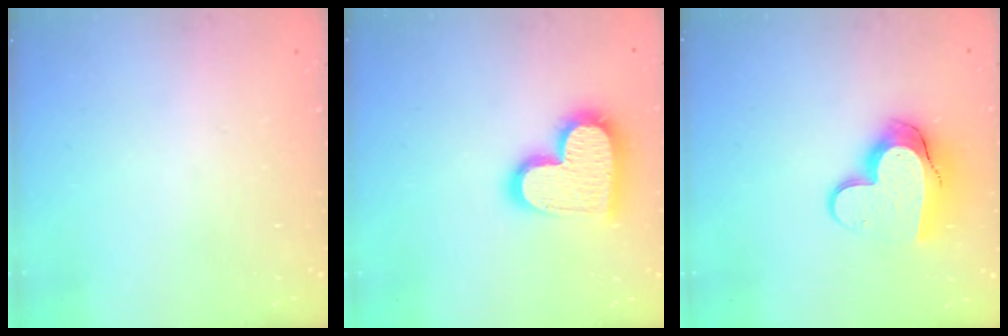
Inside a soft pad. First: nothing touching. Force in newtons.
{"total": 18.4, "press": 18.4, "slide": 1.0}
{"total": 12.4, "press": 12.3, "slide": 1.1}